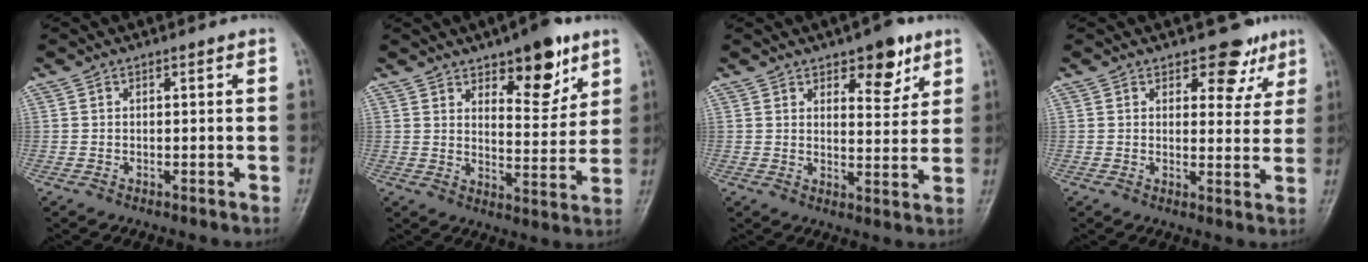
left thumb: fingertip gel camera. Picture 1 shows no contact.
{"total": 11.9, "force": [7.3, 4.9, 8.0], "torque": [-0.080, -0.047, 0.111]}
{"total": 8.3, "force": [5.1, 3.8, 5.4], "torque": [-0.045, -0.029, 0.070]}
{"total": 6.9, "force": [4.5, 3.8, 3.5], "torque": [-0.005, -0.024, 0.059]}